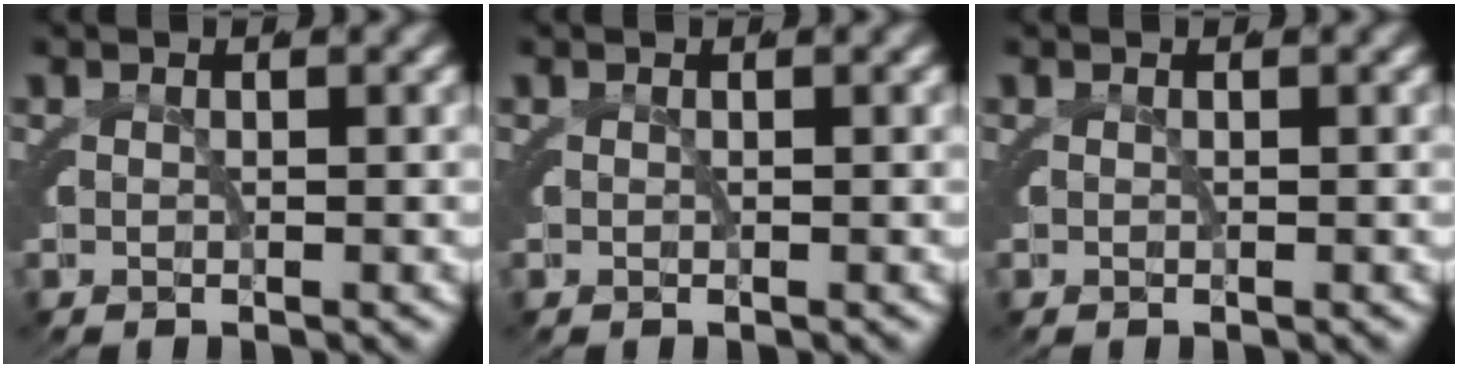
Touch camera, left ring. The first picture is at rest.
{"total": 0.0}
{"total": 0.0}